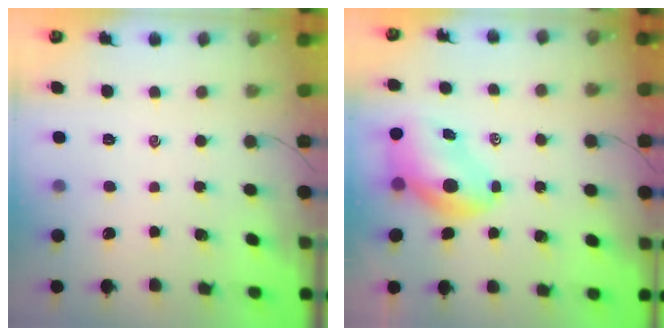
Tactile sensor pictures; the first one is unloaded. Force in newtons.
{"total": 8.7, "press": 8.3, "slide": 2.5}